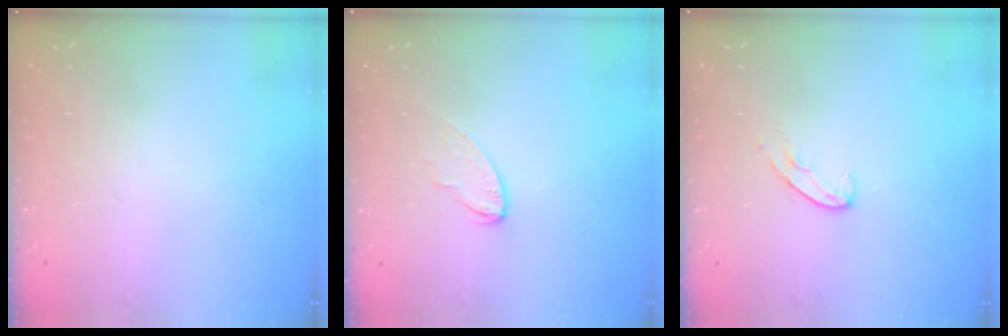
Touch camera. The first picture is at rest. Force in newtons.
{"total": 5.0, "press": 5.0, "slide": 0.4}
{"total": 5.8, "press": 5.8, "slide": 0.4}